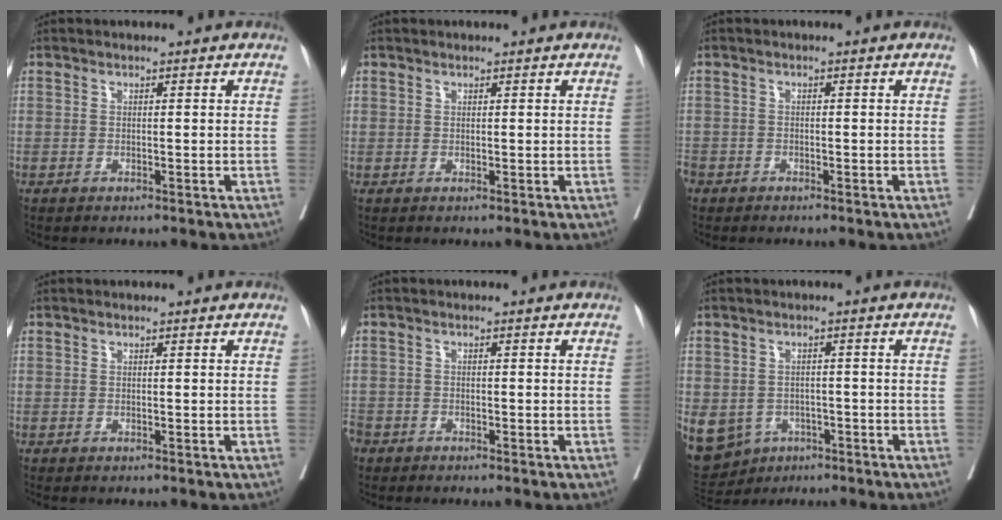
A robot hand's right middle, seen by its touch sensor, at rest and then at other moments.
{"total": 0.7, "force": [0.4, 0.6, 0.0], "torque": [0.007, 0.002, 0.005]}
{"total": 3.2, "force": [-2.3, 2.1, 0.7], "torque": [-0.024, -0.002, -0.047]}
{"total": 0.0}
{"total": 4.2, "force": [-3.2, 2.7, 0.8], "torque": [-0.027, 0.000, -0.064]}
{"total": 19.2, "force": [-8.3, 15.7, 7.3], "torque": [-0.253, -0.005, -0.109]}